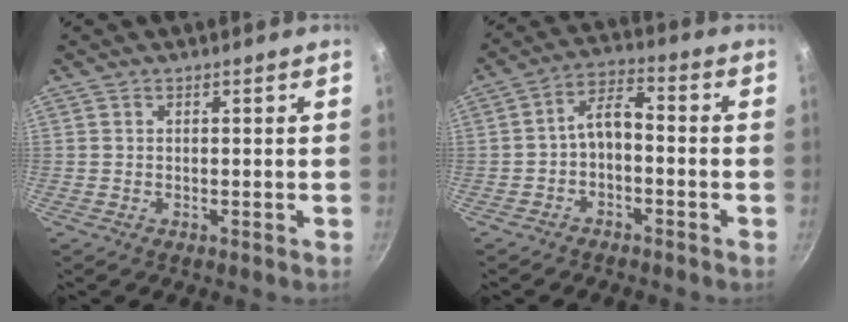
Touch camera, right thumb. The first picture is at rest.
{"total": 5.8, "force": [-2.1, 3.0, 4.5], "torque": [-0.077, 0.044, -0.040]}